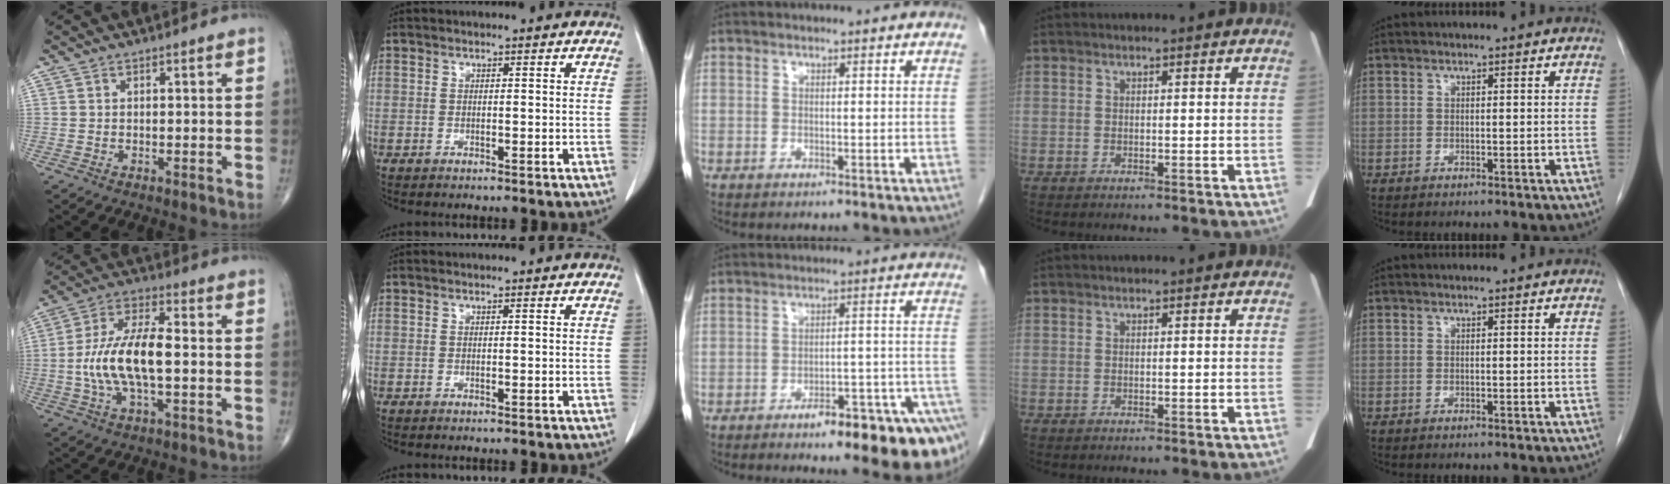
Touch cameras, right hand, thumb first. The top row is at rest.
{"thumb": {"total": 13.8, "force": [-1.3, 5.4, 12.6], "torque": [-0.253, 0.022, -0.028]}, "middle": {"total": 13.4, "force": [-8.8, 1.7, 10.0], "torque": [-0.059, 0.026, -0.116]}}